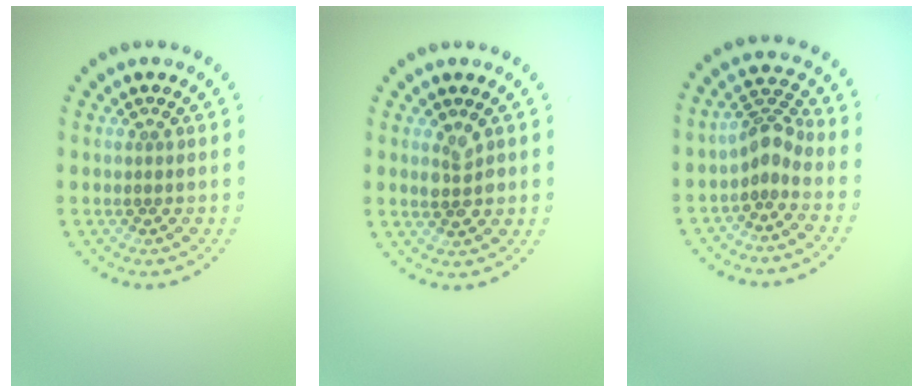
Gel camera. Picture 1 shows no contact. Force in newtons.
{"total": 2.0, "press": 1.9, "slide": 0.3}
{"total": 2.5, "press": 1.9, "slide": 1.7}